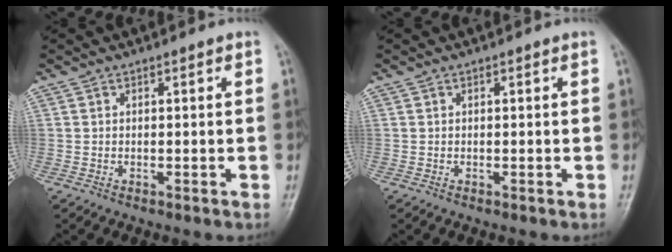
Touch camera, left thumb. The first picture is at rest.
{"total": 0.0}